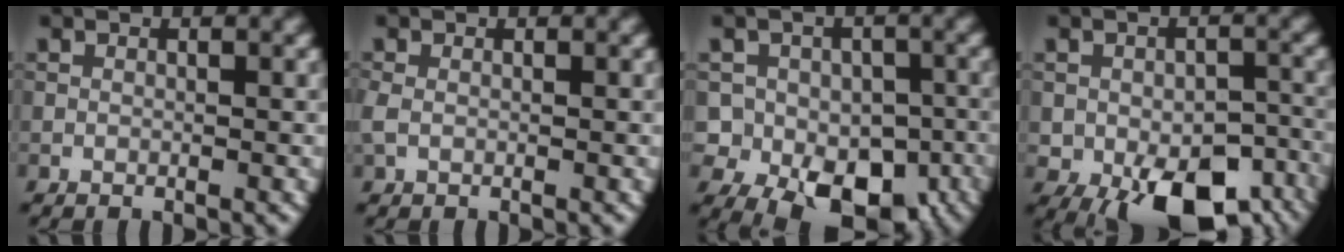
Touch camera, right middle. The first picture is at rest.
{"total": 1.0, "force": [-0.1, 0.7, 0.8], "torque": [-0.021, -0.001, -0.005]}
{"total": 8.8, "force": [-2.8, 6.4, 5.3], "torque": [-0.056, -0.004, -0.050]}
{"total": 12.2, "force": [-6.0, 6.4, 8.6], "torque": [-0.123, -0.041, -0.073]}